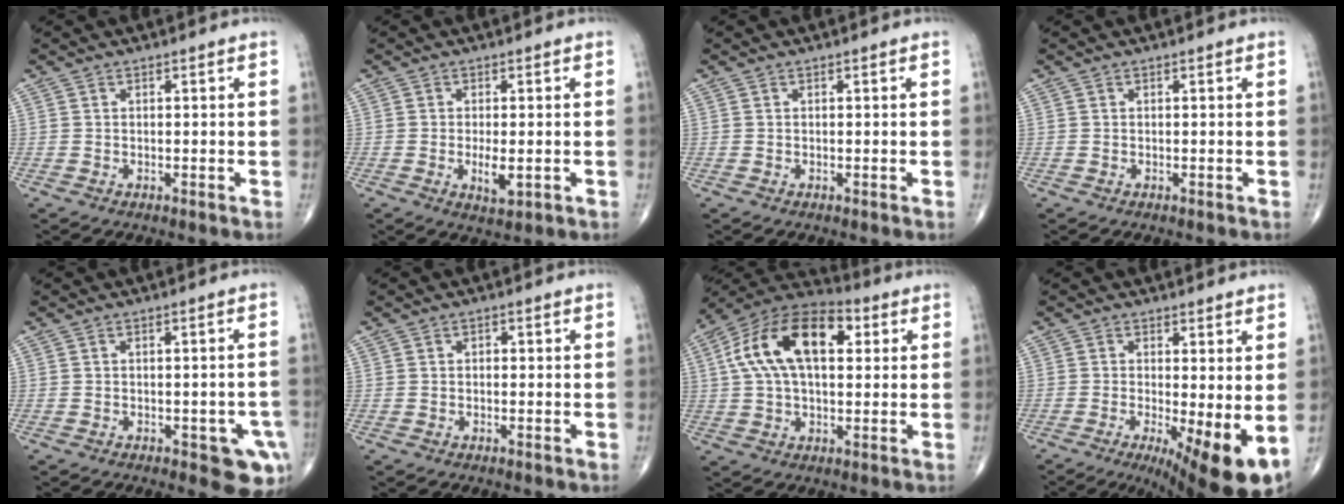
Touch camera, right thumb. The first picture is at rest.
{"total": 4.0, "force": [-0.8, 1.5, 3.6], "torque": [-0.061, -0.008, -0.012]}
{"total": 0.0}
{"total": 0.0}
{"total": 7.7, "force": [-3.2, 3.1, 6.3], "torque": [-0.047, 0.005, -0.036]}
{"total": 0.8, "force": [0.1, 0.6, 0.6], "torque": [-0.006, 0.002, -0.001]}
{"total": 18.2, "force": [4.4, 10.1, 14.6], "torque": [-0.252, 0.028, 0.065]}
{"total": 11.5, "force": [-2.7, 3.2, 10.7], "torque": [-0.160, -0.020, -0.032]}